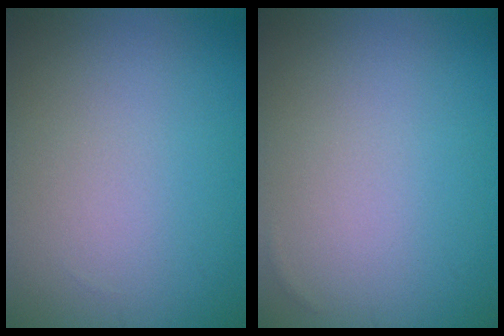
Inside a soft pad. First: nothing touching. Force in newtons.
{"total": 0.0}